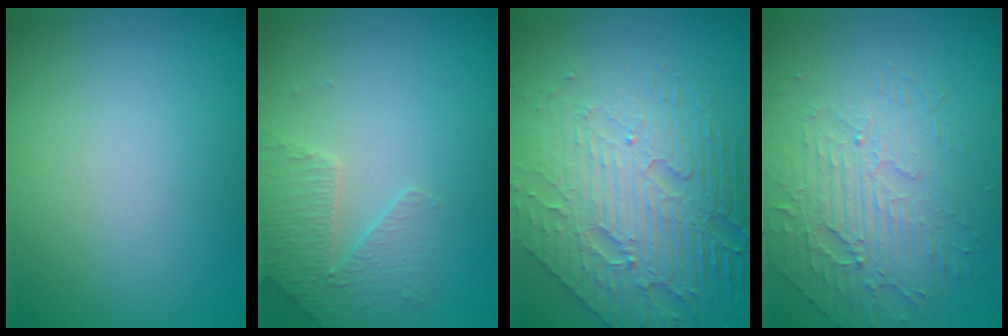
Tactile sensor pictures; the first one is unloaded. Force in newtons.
{"total": 2.8, "press": 2.7, "slide": 0.7}
{"total": 8.1, "press": 5.5, "slide": 5.9}
{"total": 3.8, "press": 3.4, "slide": 1.8}